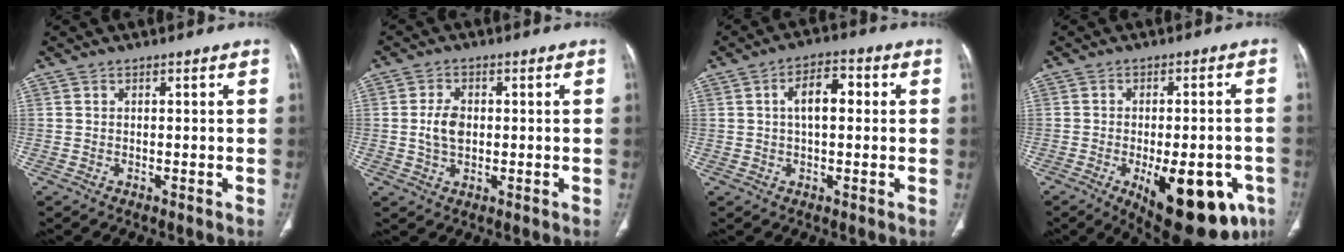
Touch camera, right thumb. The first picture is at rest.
{"total": 4.9, "force": [0.1, 3.2, 3.7], "torque": [-0.071, 0.004, 0.003]}
{"total": 6.8, "force": [1.1, 3.4, 5.8], "torque": [-0.089, 0.018, 0.013]}
{"total": 19.7, "force": [-8.0, 8.6, 15.9], "torque": [-0.152, 0.007, -0.091]}